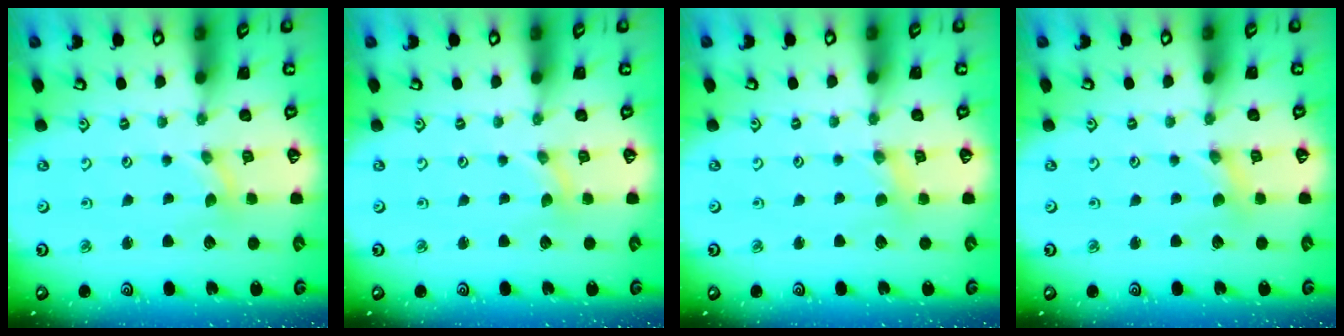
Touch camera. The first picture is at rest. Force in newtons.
{"total": 0.0}
{"total": 1.3, "press": 1.3, "slide": 0.2}
{"total": 0.0}